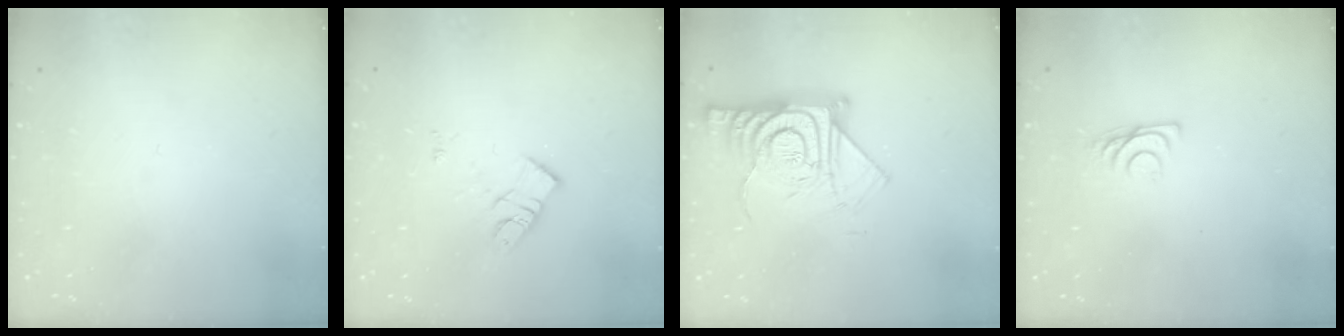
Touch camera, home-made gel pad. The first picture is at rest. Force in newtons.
{"total": 10.7, "press": 10.7, "slide": 0.7}
{"total": 15.1, "press": 15.0, "slide": 1.2}
{"total": 6.8, "press": 6.8, "slide": 0.6}